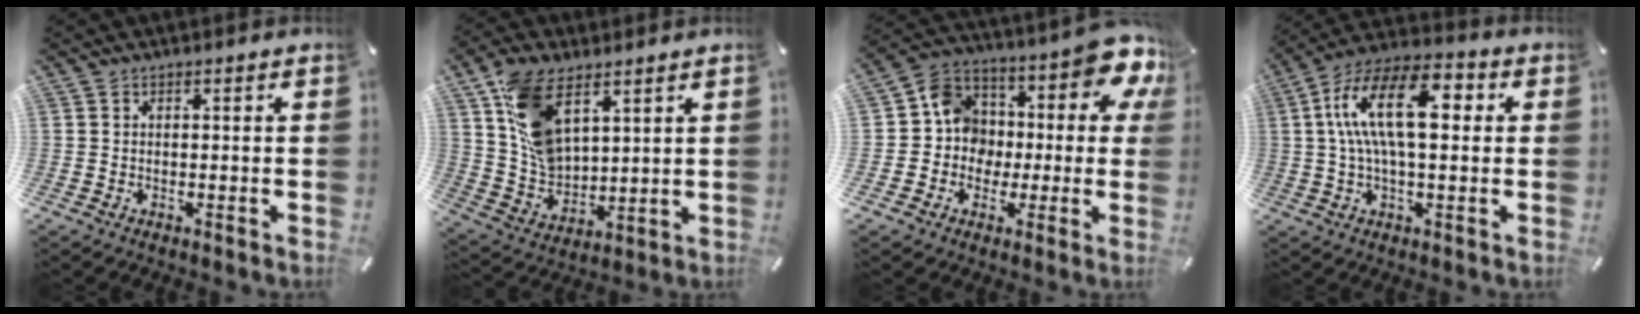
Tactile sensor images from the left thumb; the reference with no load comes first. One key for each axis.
{"total": 13.7, "fx": 6.9, "fy": 8.1, "fz": 8.5, "tx": -0.184, "ty": -0.019, "tz": 0.135}
{"total": 13.0, "fx": 2.9, "fy": 10.9, "fz": 6.5, "tx": -0.119, "ty": -0.037, "tz": 0.048}
{"total": 16.9, "fx": 3.1, "fy": 8.0, "fz": 14.5, "tx": -0.298, "ty": 0.002, "tz": 0.047}